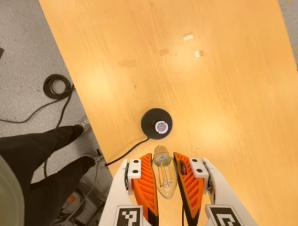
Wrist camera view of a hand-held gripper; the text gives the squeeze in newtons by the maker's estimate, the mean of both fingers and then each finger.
{"total": 20.2, "left": 21.2, "right": 19.2}